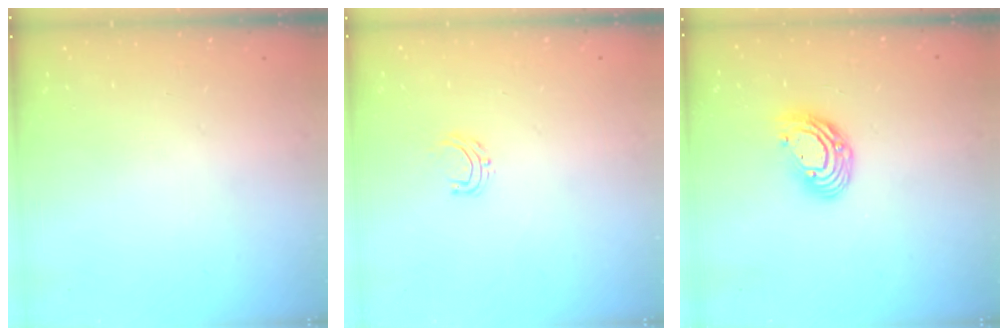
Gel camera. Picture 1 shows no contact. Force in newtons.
{"total": 4.7, "press": 4.7, "slide": 0.3}
{"total": 9.8, "press": 9.8, "slide": 0.9}